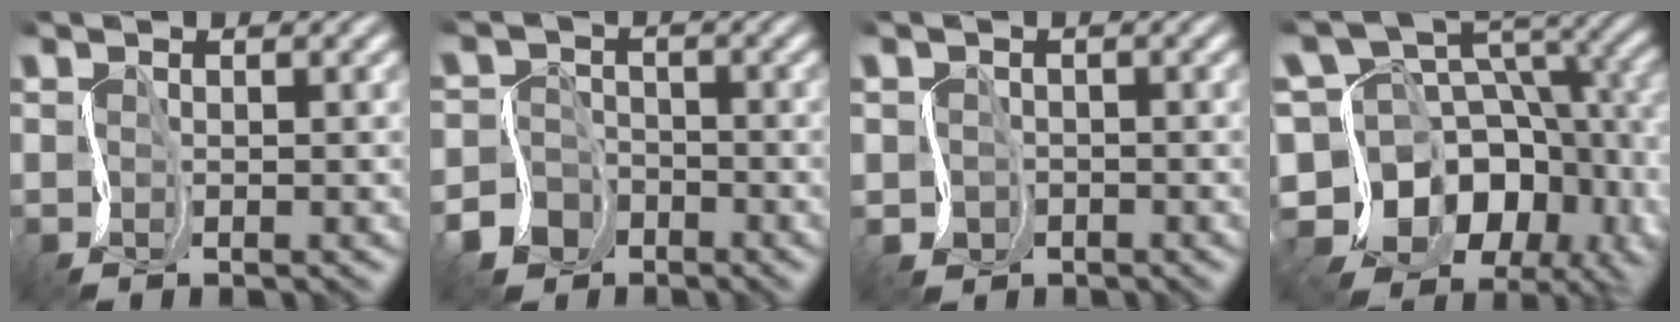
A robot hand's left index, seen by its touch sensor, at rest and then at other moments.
{"total": 6.2, "force": [-3.8, 4.8, 0.7], "torque": [0.000, -0.017, -0.078]}
{"total": 1.2, "force": [-0.3, 1.1, -0.2], "torque": [0.005, -0.003, -0.004]}
{"total": 15.1, "force": [-5.7, 11.2, 8.4], "torque": [-0.164, 0.008, -0.088]}